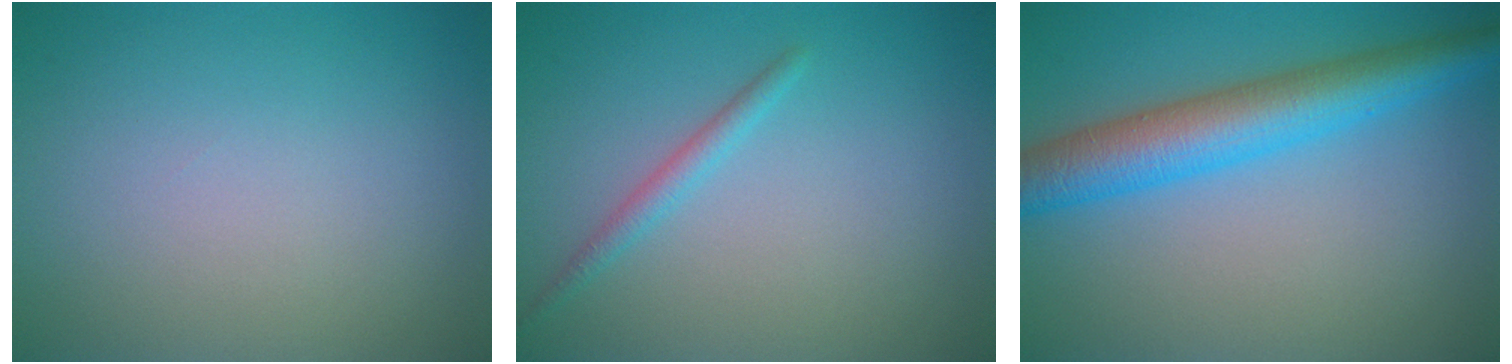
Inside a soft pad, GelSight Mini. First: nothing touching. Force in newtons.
{"total": 1.4, "press": 1.4, "slide": 0.0}
{"total": 6.5, "press": 6.5, "slide": 0.1}